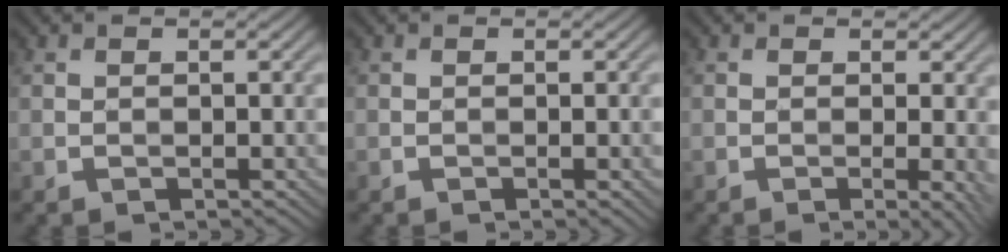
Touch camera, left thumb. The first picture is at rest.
{"total": 1.0, "force": [-0.3, 0.2, 1.0], "torque": [-0.015, -0.003, -0.005]}
{"total": 3.0, "force": [-0.4, 0.7, 2.8], "torque": [-0.046, -0.003, -0.010]}